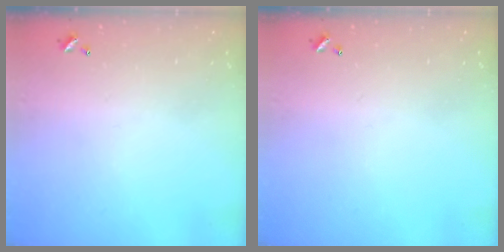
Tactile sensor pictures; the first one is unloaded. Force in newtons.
{"total": 0.0}